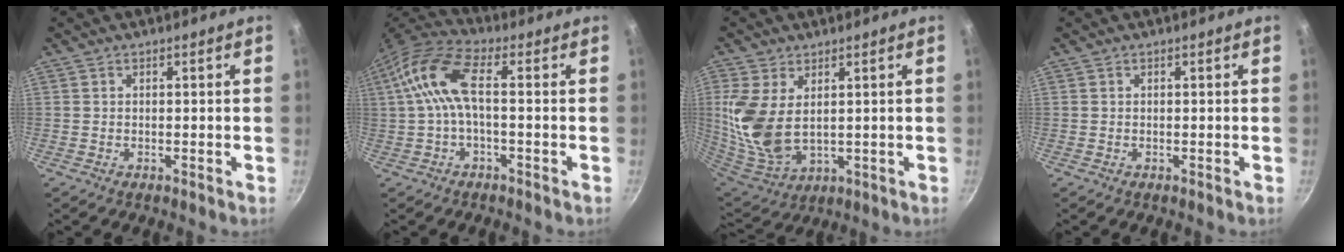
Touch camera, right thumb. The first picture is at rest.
{"total": 10.9, "force": [0.1, 4.2, 10.0], "torque": [-0.222, 0.027, -0.014]}
{"total": 13.1, "force": [2.8, 7.7, 10.2], "torque": [-0.211, -0.028, 0.071]}
{"total": 0.0}